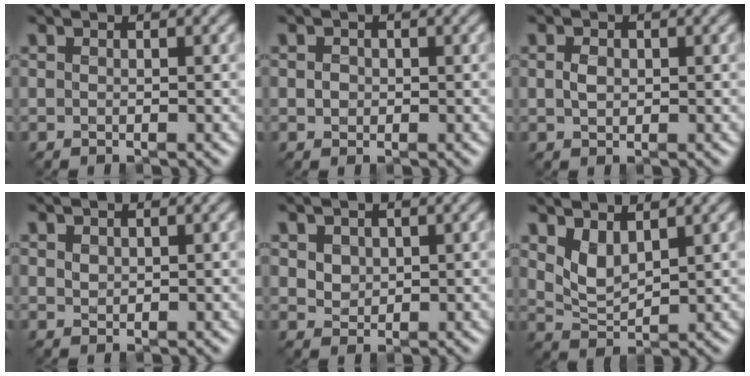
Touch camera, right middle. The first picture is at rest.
{"total": 1.4, "force": [0.1, 1.3, 0.6], "torque": [-0.016, 0.000, 0.006]}
{"total": 1.2, "force": [-0.2, 1.0, 0.8], "torque": [-0.016, 0.000, -0.004]}
{"total": 0.8, "force": [0.4, 0.6, 0.4], "torque": [-0.009, 0.000, 0.007]}
{"total": 2.8, "force": [1.2, 2.2, 1.4], "torque": [-0.048, 0.002, 0.031]}
{"total": 2.8, "force": [1.3, 1.4, 2.0], "torque": [-0.048, -0.010, 0.029]}